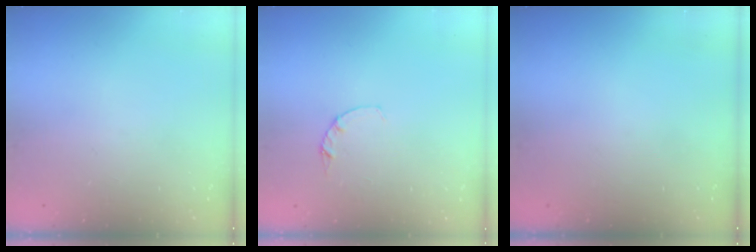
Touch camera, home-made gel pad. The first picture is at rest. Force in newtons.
{"total": 1.2, "press": 1.1, "slide": 0.3}
{"total": 0.0}